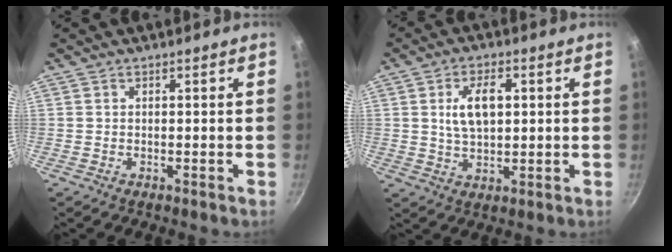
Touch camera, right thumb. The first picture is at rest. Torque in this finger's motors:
{"motor_torque": [0.10, 1.78, 0.85, 0.73, 0.07]}